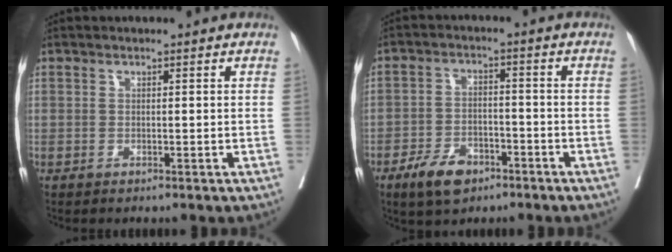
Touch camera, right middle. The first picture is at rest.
{"total": 6.7, "force": [-4.3, 3.4, 3.8], "torque": [-0.071, 0.001, -0.073]}